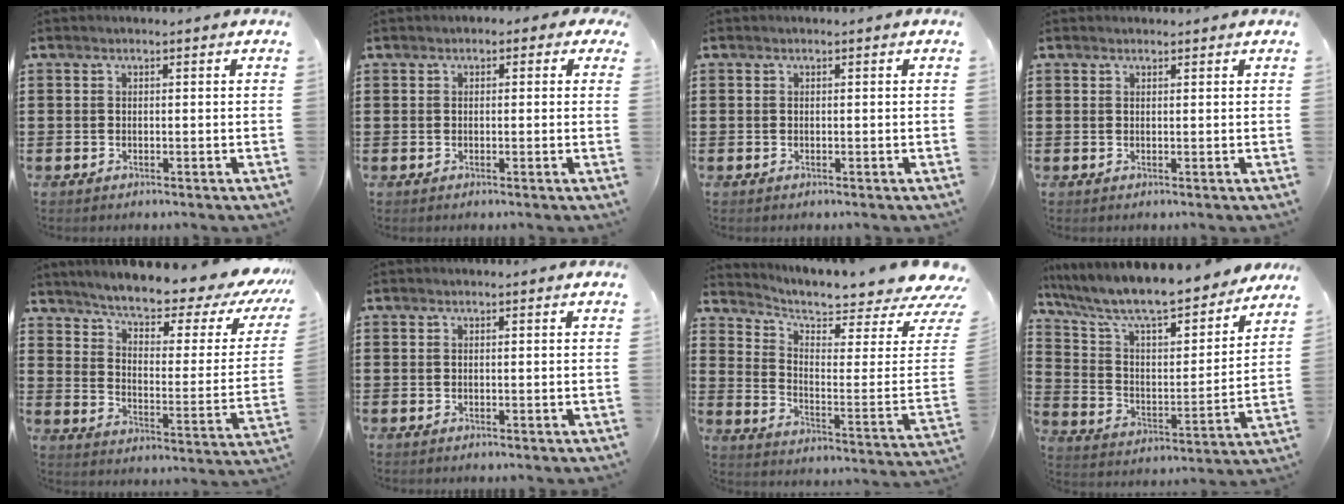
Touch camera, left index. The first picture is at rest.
{"total": 1.1, "force": [-0.2, 0.8, 0.7], "torque": [-0.017, 0.005, -0.007]}
{"total": 0.0}
{"total": 0.6, "force": [0.6, 0.1, 0.0], "torque": [-0.002, 0.001, 0.012]}
{"total": 6.3, "force": [5.4, 0.8, 3.1], "torque": [-0.079, -0.041, 0.085]}
{"total": 0.0}
{"total": 6.2, "force": [5.8, 0.4, 2.1], "torque": [-0.066, -0.057, 0.098]}
{"total": 9.5, "force": [8.5, 1.4, 4.0], "torque": [-0.117, -0.063, 0.143]}